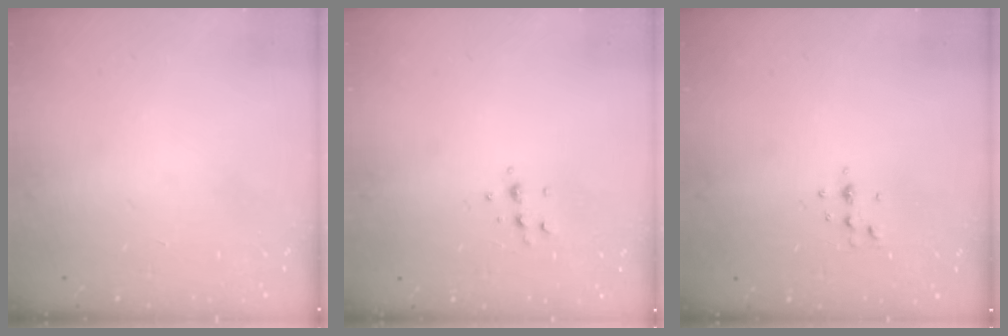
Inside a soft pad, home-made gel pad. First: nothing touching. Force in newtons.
{"total": 4.9, "press": 4.8, "slide": 1.1}
{"total": 4.1, "press": 3.7, "slide": 1.8}